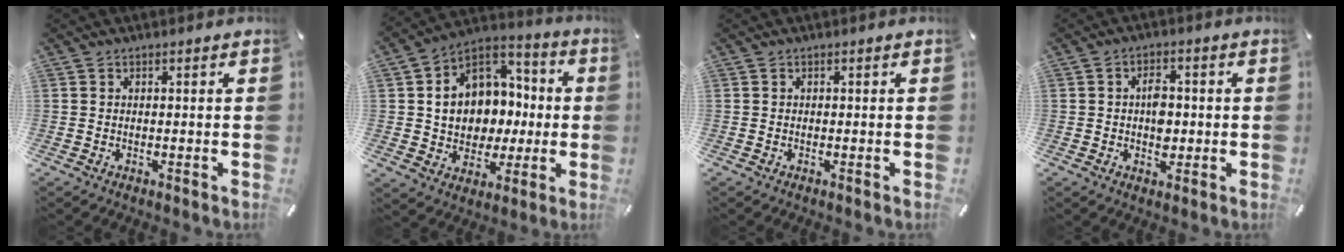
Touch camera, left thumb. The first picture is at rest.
{"total": 13.1, "force": [0.2, 11.8, 5.8], "torque": [-0.106, -0.012, 0.011]}
{"total": 0.0}
{"total": 5.1, "force": [-0.2, 3.5, 3.7], "torque": [-0.046, 0.000, -0.009]}